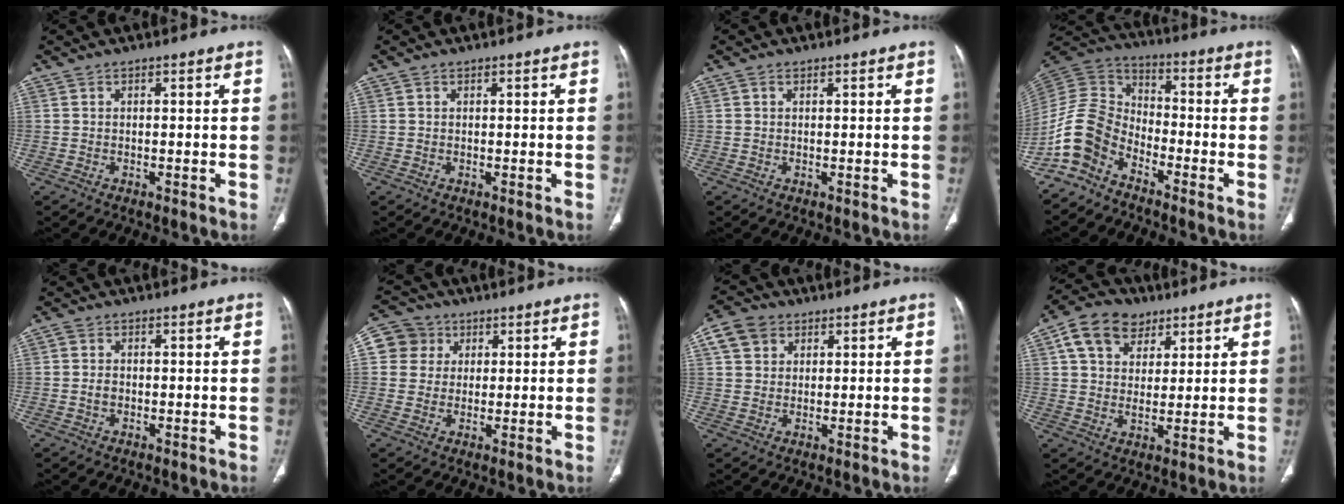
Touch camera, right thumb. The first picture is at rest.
{"total": 0.0}
{"total": 0.6, "force": [0.3, 0.4, 0.3], "torque": [-0.007, 0.000, 0.004]}
{"total": 10.7, "force": [-7.0, 6.6, 4.7], "torque": [-0.093, 0.067, -0.158]}
{"total": 1.9, "force": [-0.3, 1.5, 1.2], "torque": [-0.024, 0.005, -0.007]}
{"total": 7.0, "force": [1.9, 6.6, 1.1], "torque": [0.003, 0.007, 0.029]}
{"total": 6.9, "force": [3.0, 5.5, 2.9], "torque": [-0.044, 0.004, 0.056]}
{"total": 11.5, "force": [5.5, 8.2, 6.0], "torque": [-0.090, -0.005, 0.094]}